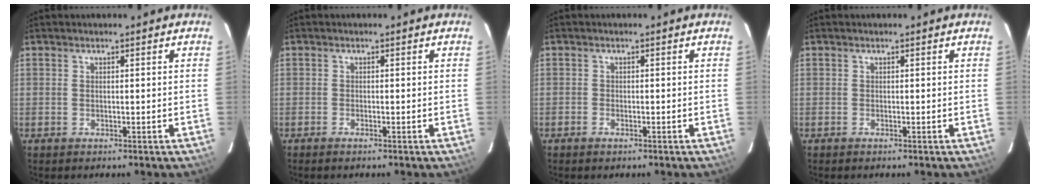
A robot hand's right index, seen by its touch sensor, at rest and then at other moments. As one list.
[{"total": 0.8, "force": [-0.7, 0.1, 0.5], "torque": [-0.013, 0.000, -0.015]}, {"total": 1.2, "force": [-0.9, 0.6, 0.4], "torque": [-0.010, 0.000, -0.018]}, {"total": 0.0}]